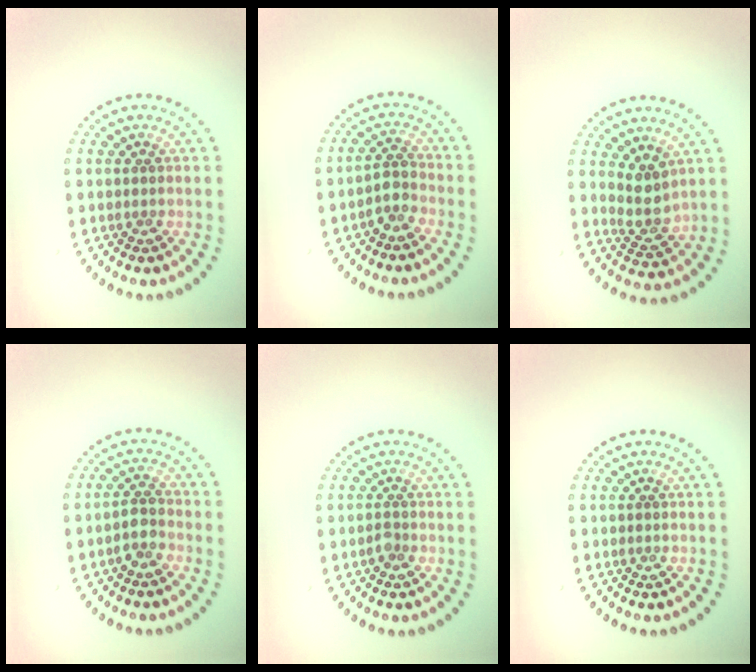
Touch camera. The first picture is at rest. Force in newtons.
{"total": 2.1, "press": 1.7, "slide": 1.2}
{"total": 2.7, "press": 2.2, "slide": 1.5}
{"total": 1.6, "press": 1.5, "slide": 0.7}
{"total": 0.8, "press": 0.6, "slide": 0.6}
{"total": 0.0}